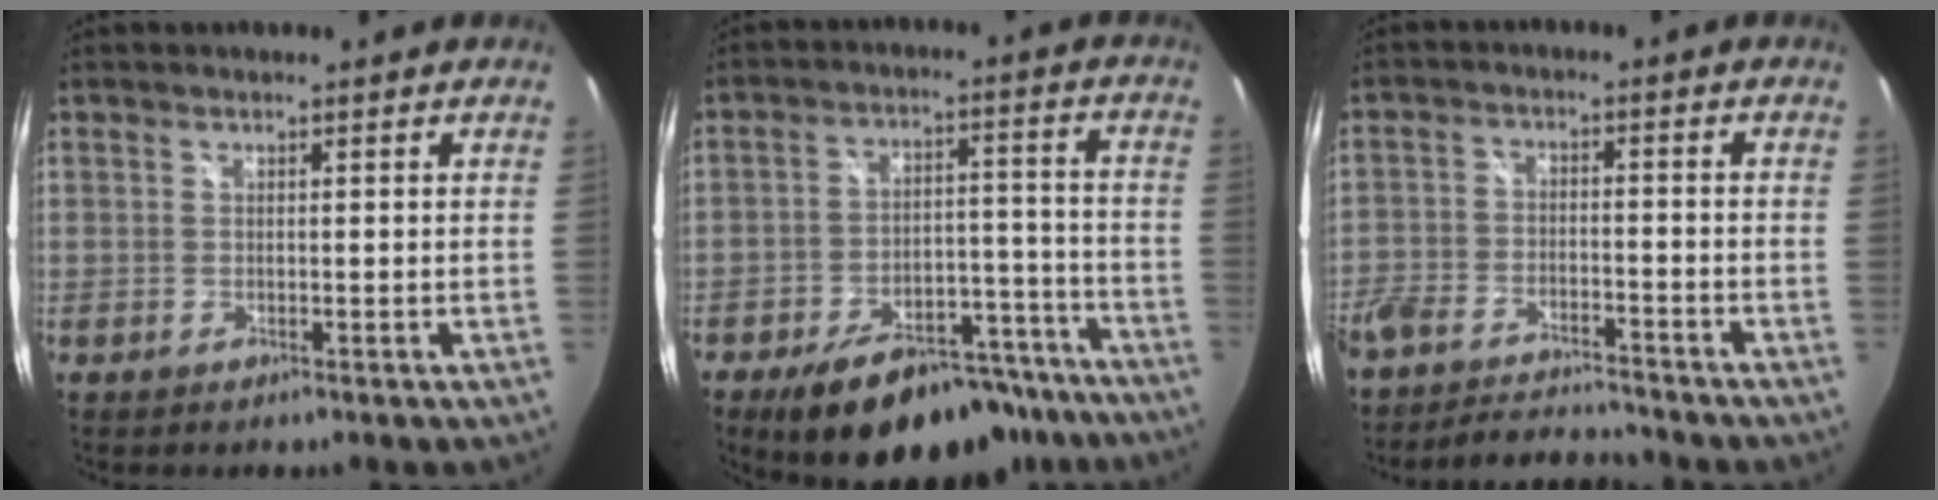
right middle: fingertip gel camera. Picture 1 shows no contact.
{"total": 19.2, "force": [-14.8, 8.3, 9.0], "torque": [-0.154, 0.024, -0.189]}
{"total": 12.1, "force": [-10.8, 3.3, 4.2], "torque": [-0.116, -0.010, -0.182]}